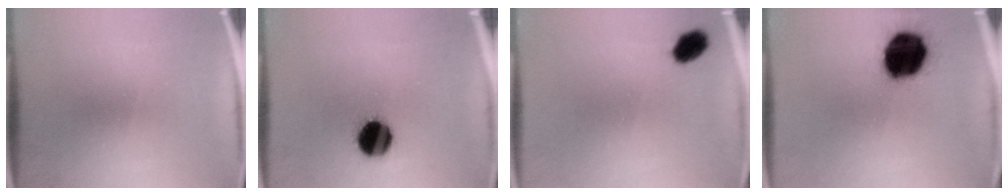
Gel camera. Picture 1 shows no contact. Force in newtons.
{"total": 11.9}
{"total": 4.6}
{"total": 19.6}